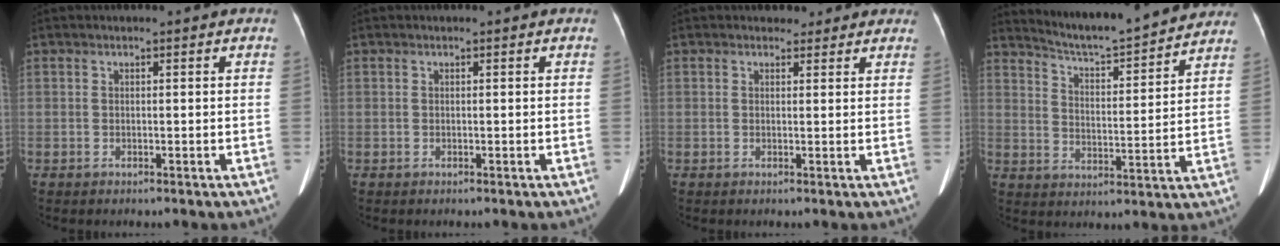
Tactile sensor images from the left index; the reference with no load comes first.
{"total": 0.0}
{"total": 2.9, "force": [2.4, 1.7, 0.2], "torque": [0.007, 0.005, 0.023]}
{"total": 14.5, "force": [13.9, 0.7, 4.3], "torque": [-0.073, 0.000, 0.198]}